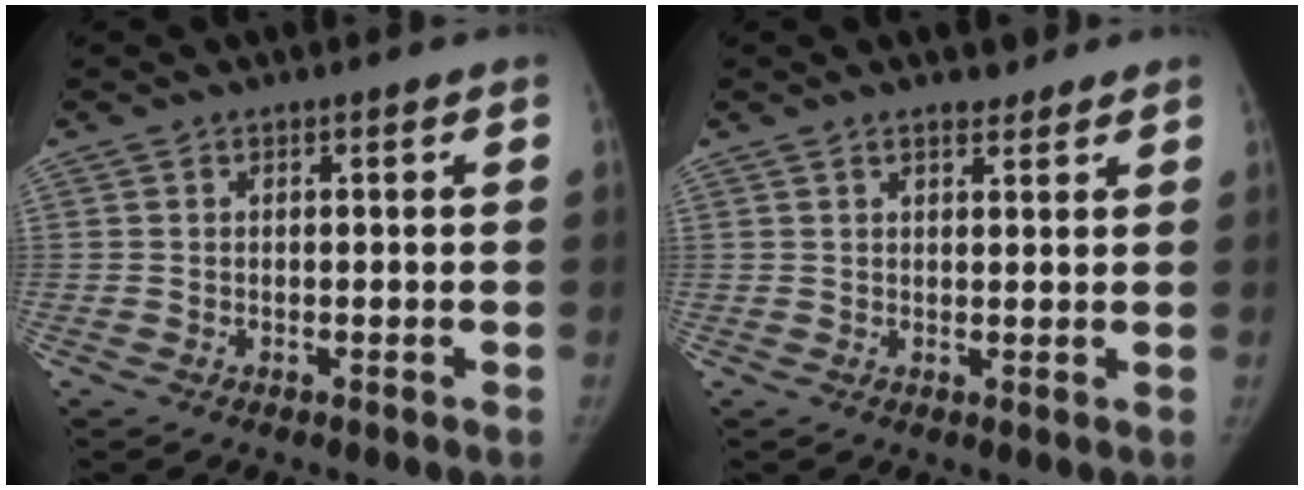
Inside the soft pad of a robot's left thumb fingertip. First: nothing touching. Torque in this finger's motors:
{"motor_torque": [-0.48, 0.05, -0.14, 0.64, -0.03]}